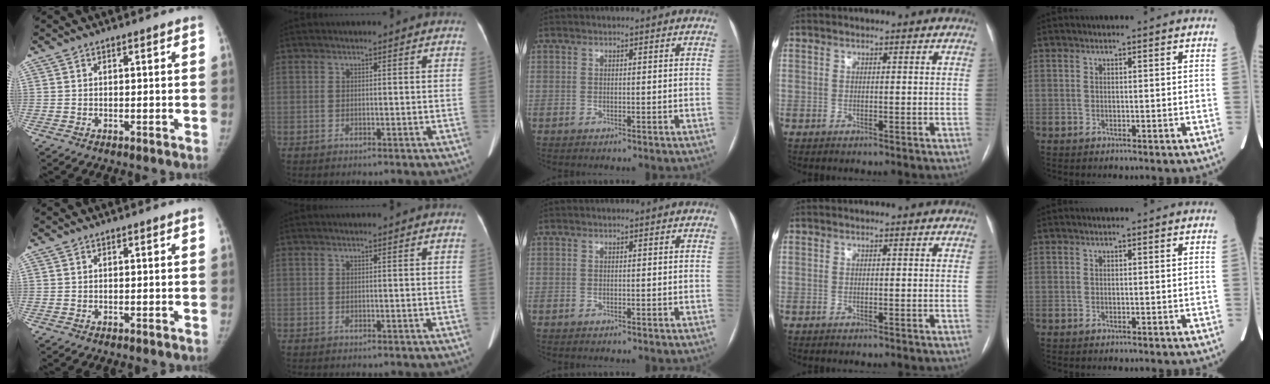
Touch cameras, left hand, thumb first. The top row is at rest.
{}